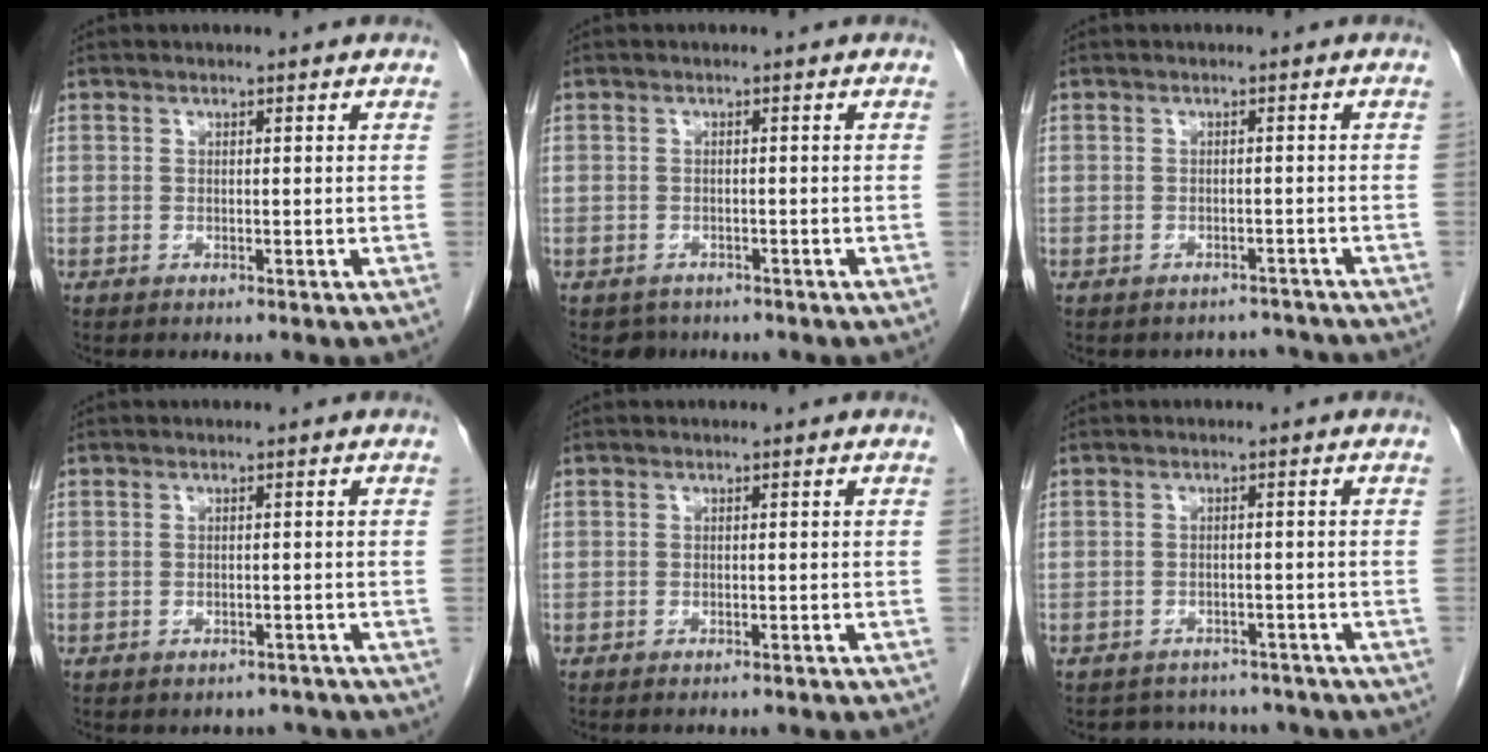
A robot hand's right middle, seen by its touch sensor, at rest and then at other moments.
{"total": 2.0, "force": [-1.5, 1.4, 0.0], "torque": [-0.007, 0.003, -0.022]}
{"total": 3.1, "force": [-2.9, 1.1, -0.7], "torque": [0.014, 0.009, -0.036]}
{"total": 4.6, "force": [-4.2, 1.9, -0.1], "torque": [0.009, 0.009, -0.046]}
{"total": 7.4, "force": [-7.0, 0.8, 2.3], "torque": [-0.026, -0.006, -0.074]}
{"total": 10.4, "force": [-9.6, 3.8, 1.5], "torque": [-0.017, 0.019, -0.104]}